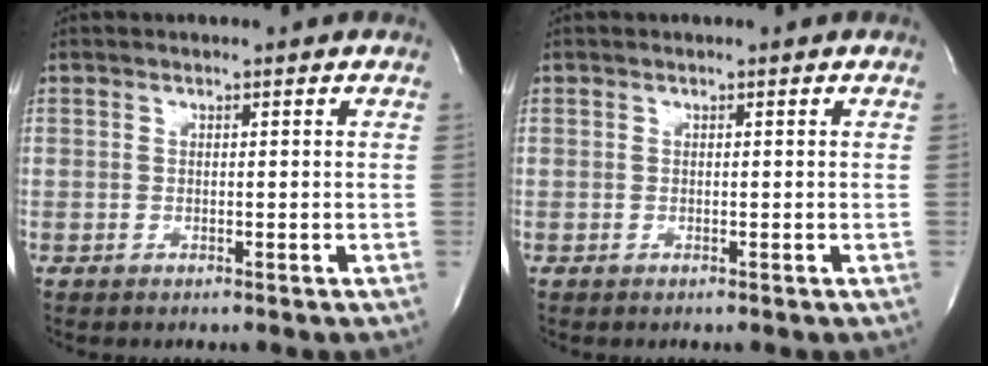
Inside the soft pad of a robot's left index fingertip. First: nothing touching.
{"total": 0.0}